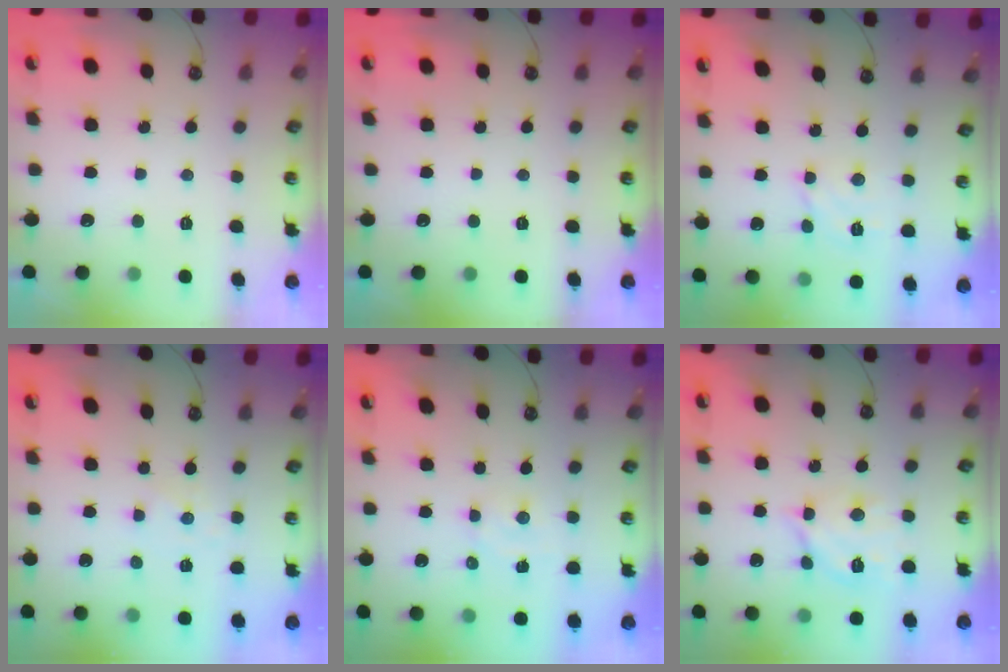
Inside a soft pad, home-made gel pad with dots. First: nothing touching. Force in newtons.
{"total": 0.0}
{"total": 4.2, "press": 4.2, "slide": 0.4}
{"total": 1.9, "press": 1.9, "slide": 0.5}
{"total": 2.8, "press": 2.7, "slide": 0.4}
{"total": 12.6, "press": 12.5, "slide": 1.0}